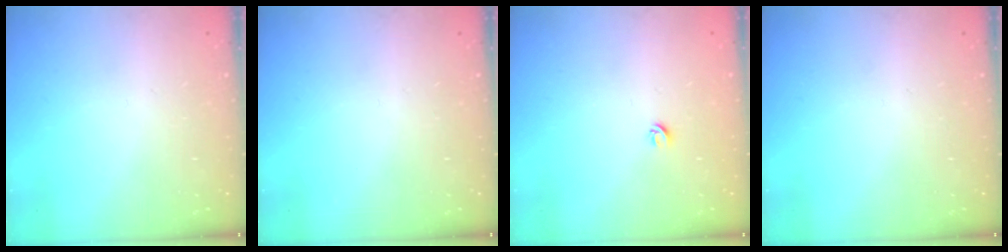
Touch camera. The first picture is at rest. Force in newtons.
{"total": 0.0}
{"total": 4.3, "press": 4.3, "slide": 0.4}
{"total": 0.0}